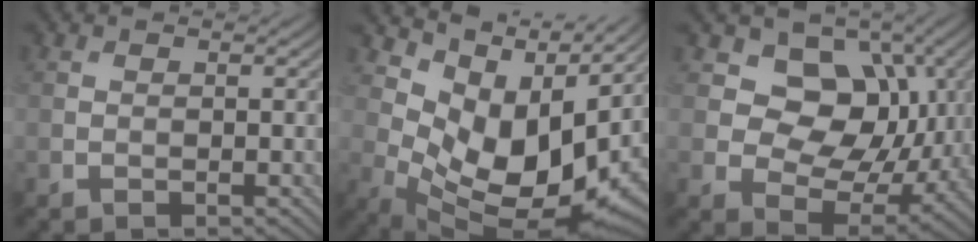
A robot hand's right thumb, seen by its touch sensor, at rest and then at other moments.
{"total": 12.5, "force": [4.2, 7.2, 9.3], "torque": [-0.189, -0.020, 0.091]}
{"total": 11.1, "force": [2.9, 8.5, 6.6], "torque": [-0.118, -0.009, 0.032]}